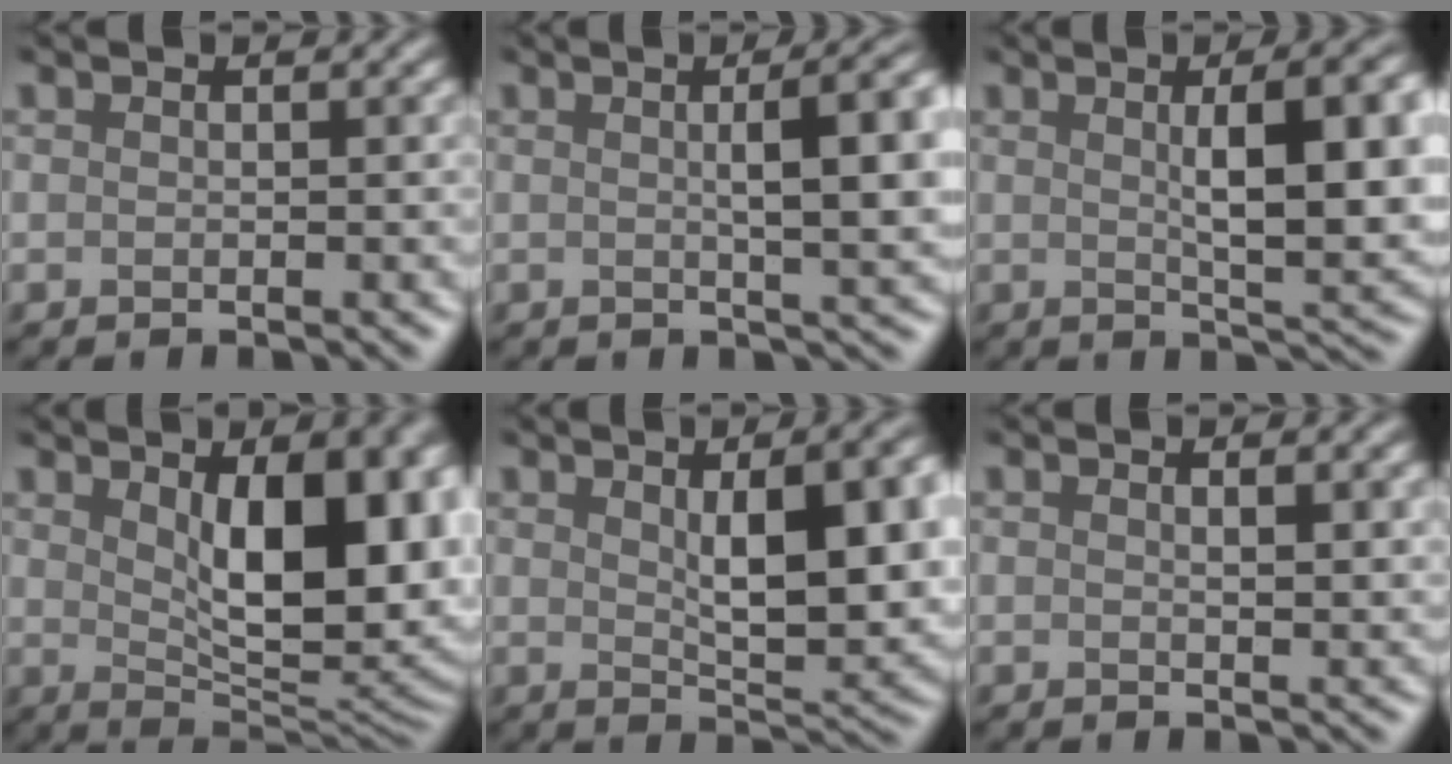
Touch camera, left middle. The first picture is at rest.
{"total": 6.4, "force": [0.8, 1.2, 6.2], "torque": [-0.062, 0.012, 0.012]}
{"total": 8.1, "force": [0.9, 1.5, 7.9], "torque": [-0.101, 0.002, 0.020]}
{"total": 10.1, "force": [2.2, 3.7, 9.2], "torque": [-0.108, -0.007, 0.041]}
{"total": 7.4, "force": [1.4, 1.7, 7.0], "torque": [-0.108, -0.008, 0.034]}
{"total": 1.0, "force": [0.6, -0.5, 0.6], "torque": [-0.008, 0.002, 0.008]}